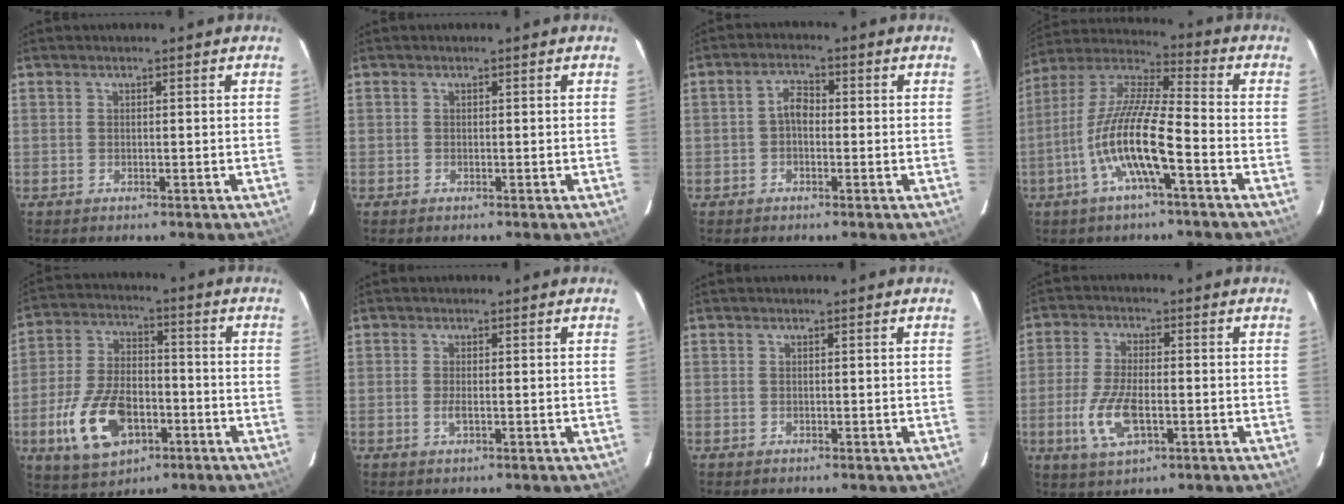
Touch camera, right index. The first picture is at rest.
{"total": 0.0}
{"total": 2.8, "force": [-0.5, 1.8, 2.1], "torque": [-0.039, 0.012, -0.011]}
{"total": 14.0, "force": [-5.5, 2.0, 12.7], "torque": [-0.249, -0.004, -0.112]}
{"total": 15.3, "force": [-5.9, 8.8, 11.1], "torque": [-0.243, -0.002, -0.094]}
{"total": 1.5, "force": [-0.3, 0.3, 1.4], "torque": [-0.030, -0.003, -0.006]}
{"total": 0.0}
{"total": 9.4, "force": [-2.7, 3.9, 8.1], "torque": [-0.176, -0.008, -0.049]}